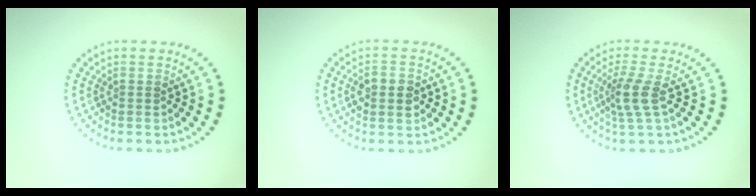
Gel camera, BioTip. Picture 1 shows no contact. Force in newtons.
{"total": 3.0, "press": 3.0, "slide": 0.0}
{"total": 2.7, "press": 2.0, "slide": 1.8}